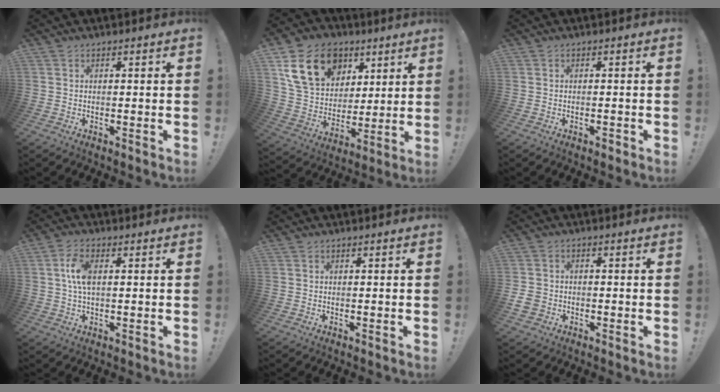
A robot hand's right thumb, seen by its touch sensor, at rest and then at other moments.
{"total": 20.1, "force": [9.2, 15.0, 9.6], "torque": [-0.161, -0.029, 0.193]}
{"total": 1.2, "force": [-1.0, 0.4, 0.6], "torque": [-0.010, 0.004, -0.016]}
{"total": 7.0, "force": [1.0, 3.4, 6.0], "torque": [-0.115, 0.000, 0.013]}
{"total": 0.0}
{"total": 4.1, "force": [-1.6, 3.3, 1.9], "torque": [-0.045, 0.003, -0.032]}